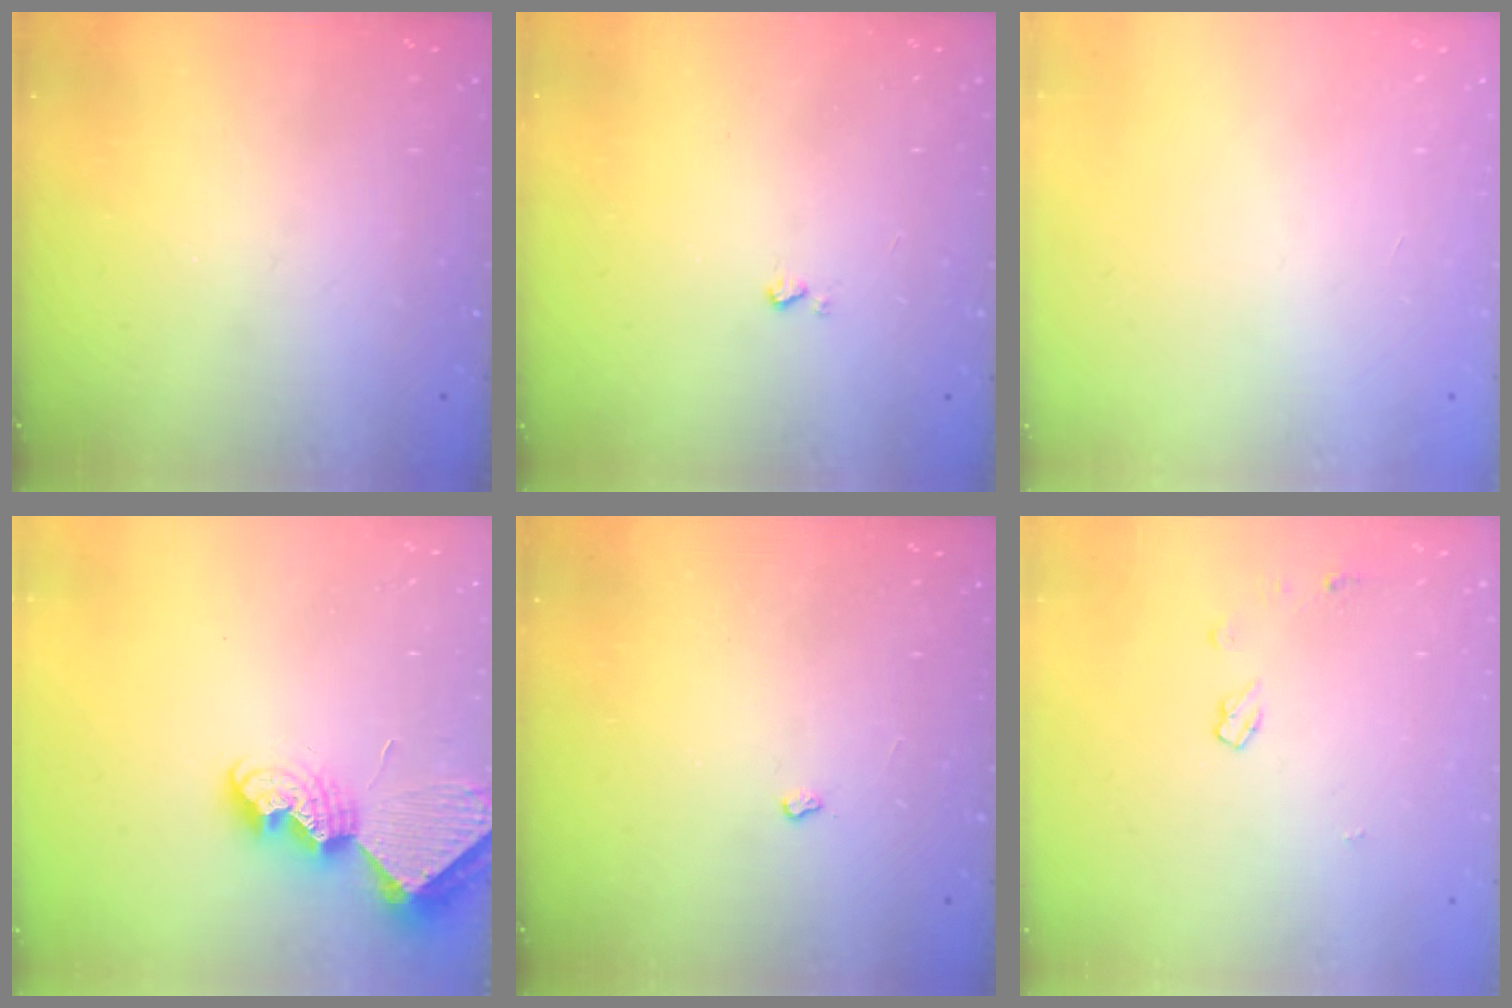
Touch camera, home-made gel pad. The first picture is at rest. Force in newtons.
{"total": 2.5, "press": 2.4, "slide": 0.5}
{"total": 0.0}
{"total": 7.7, "press": 7.7, "slide": 0.5}
{"total": 2.4, "press": 2.3, "slide": 0.4}
{"total": 4.8, "press": 4.8, "slide": 0.6}